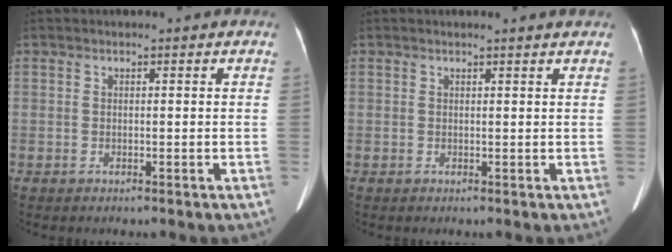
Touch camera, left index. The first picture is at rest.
{"total": 1.4, "force": [1.3, -0.4, 0.3], "torque": [-0.016, -0.003, 0.017]}